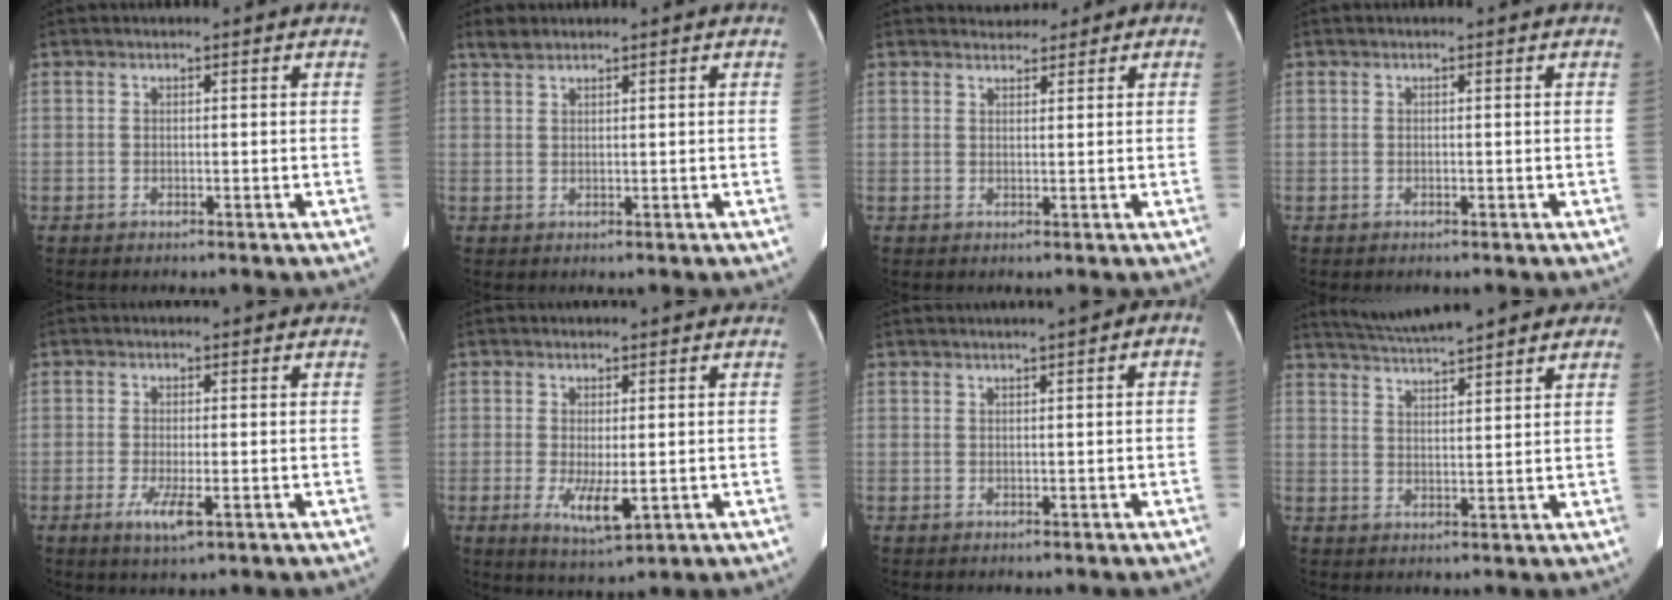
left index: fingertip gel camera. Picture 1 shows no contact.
{"total": 1.9, "force": [1.7, 0.4, 0.7], "torque": [-0.019, 0.015, 0.038]}
{"total": 2.7, "force": [2.2, 1.5, 0.4], "torque": [-0.004, 0.016, 0.028]}
{"total": 0.0}
{"total": 3.4, "force": [-1.2, 0.7, 3.1], "torque": [-0.058, -0.007, -0.016]}
{"total": 5.0, "force": [-0.5, 1.4, 4.7], "torque": [-0.087, -0.014, 0.000]}
{"total": 3.3, "force": [1.3, 0.7, 3.0], "torque": [-0.040, 0.019, 0.015]}
{"total": 10.6, "force": [9.2, 1.8, 4.9], "torque": [-0.077, 0.029, 0.135]}